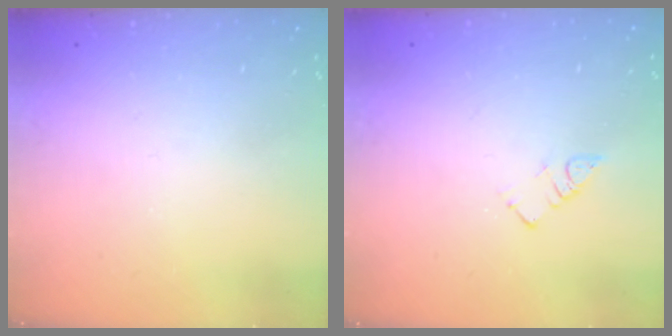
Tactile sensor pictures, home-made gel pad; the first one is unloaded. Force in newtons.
{"total": 2.9, "press": 2.9, "slide": 0.2}